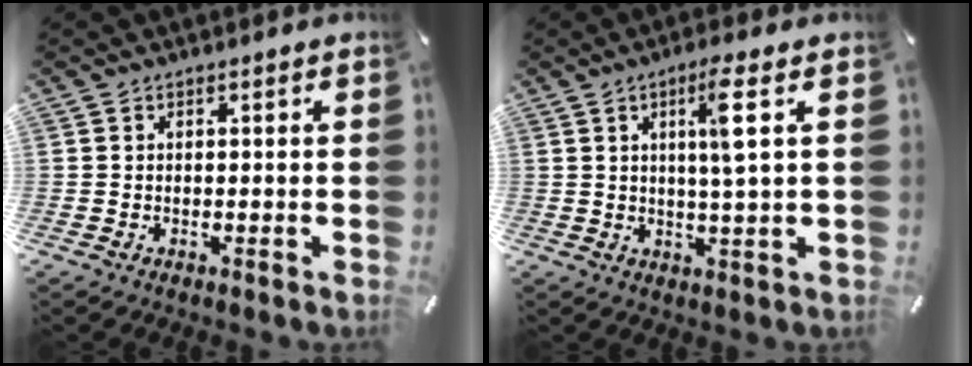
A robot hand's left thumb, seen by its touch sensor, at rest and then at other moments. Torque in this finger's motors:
{"motor_torque": [0.23, -0.12, 0.24, 0.21, 0.07]}